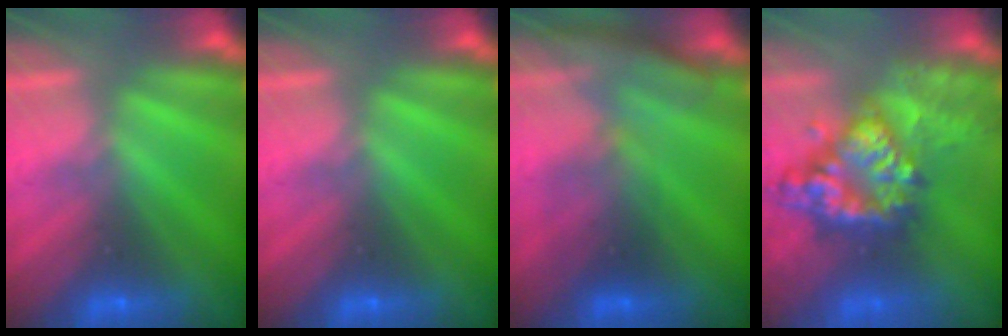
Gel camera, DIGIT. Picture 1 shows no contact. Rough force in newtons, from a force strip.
{"total": 0.0}
{"total": 2.9}
{"total": 7.0}